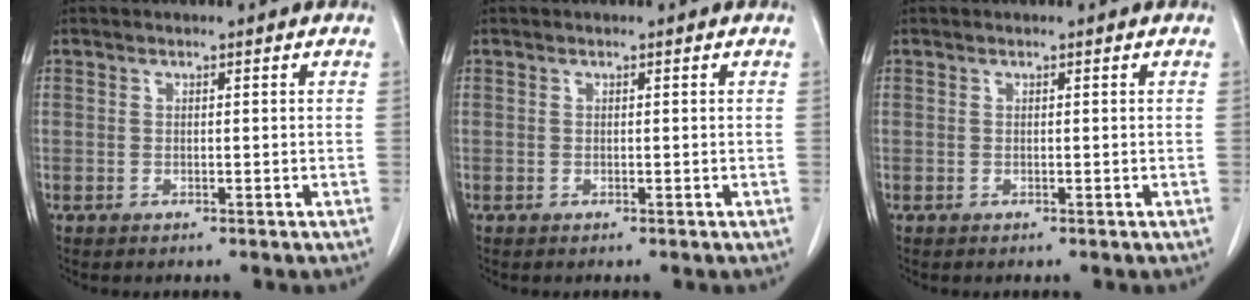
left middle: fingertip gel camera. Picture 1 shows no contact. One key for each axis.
{"total": 0.0}
{"total": 0.0}